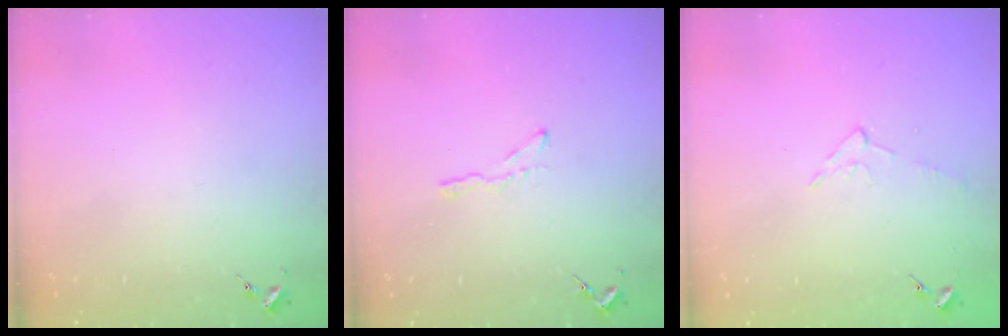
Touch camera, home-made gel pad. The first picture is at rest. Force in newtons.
{"total": 3.2, "press": 3.2, "slide": 0.3}
{"total": 4.7, "press": 4.7, "slide": 0.5}